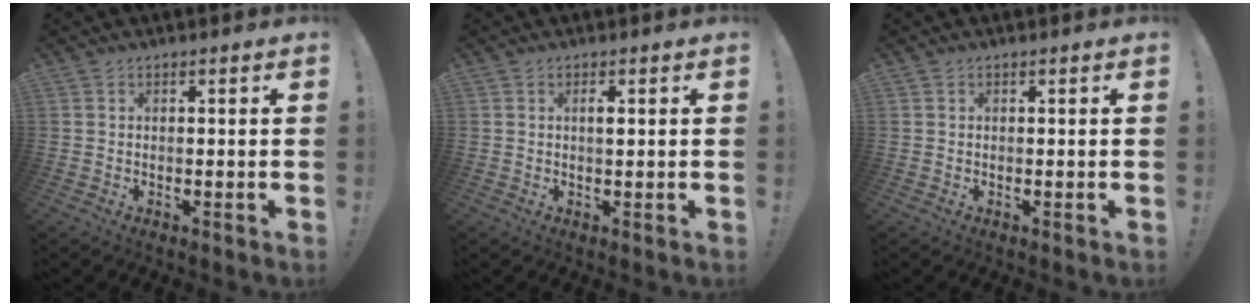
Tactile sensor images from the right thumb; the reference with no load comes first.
{"total": 1.6, "force": [0.2, 0.4, 1.5], "torque": [-0.022, -0.001, 0.000]}
{"total": 0.0}